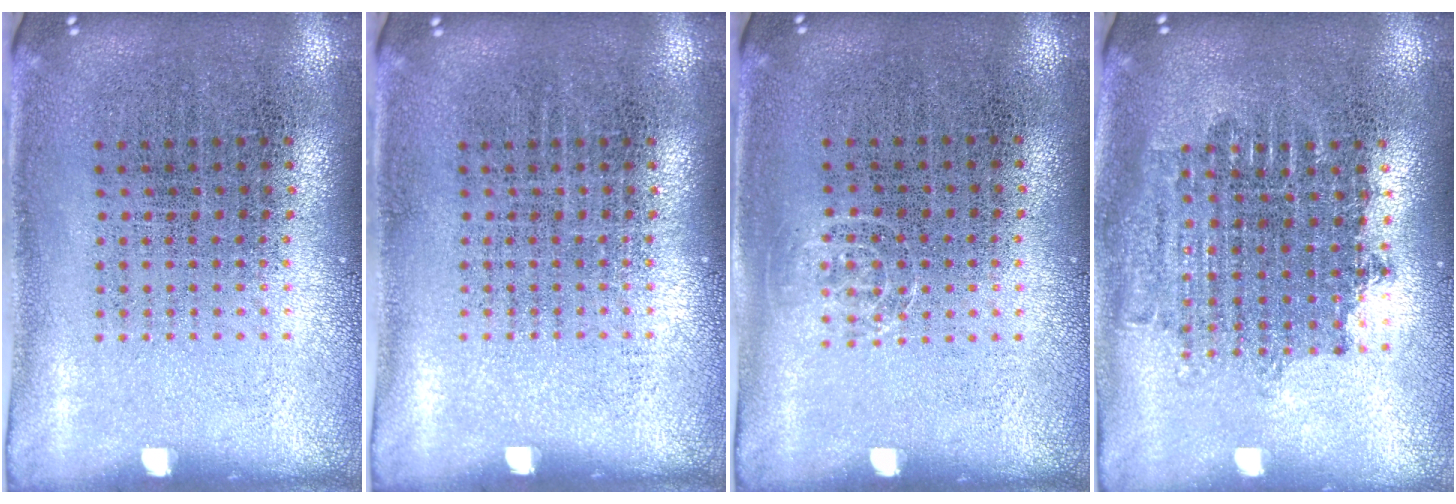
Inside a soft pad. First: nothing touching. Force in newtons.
{"total": 0.0}
{"total": 0.6, "press": 0.5, "slide": 0.4}
{"total": 1.6, "press": 1.3, "slide": 0.9}